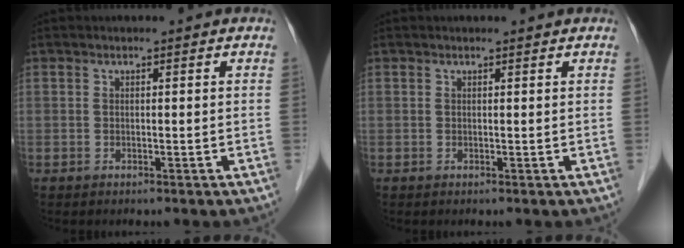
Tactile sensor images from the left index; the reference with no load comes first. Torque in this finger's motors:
{"motor_torque": [0.01, 0.02, -0.04, 0.01]}